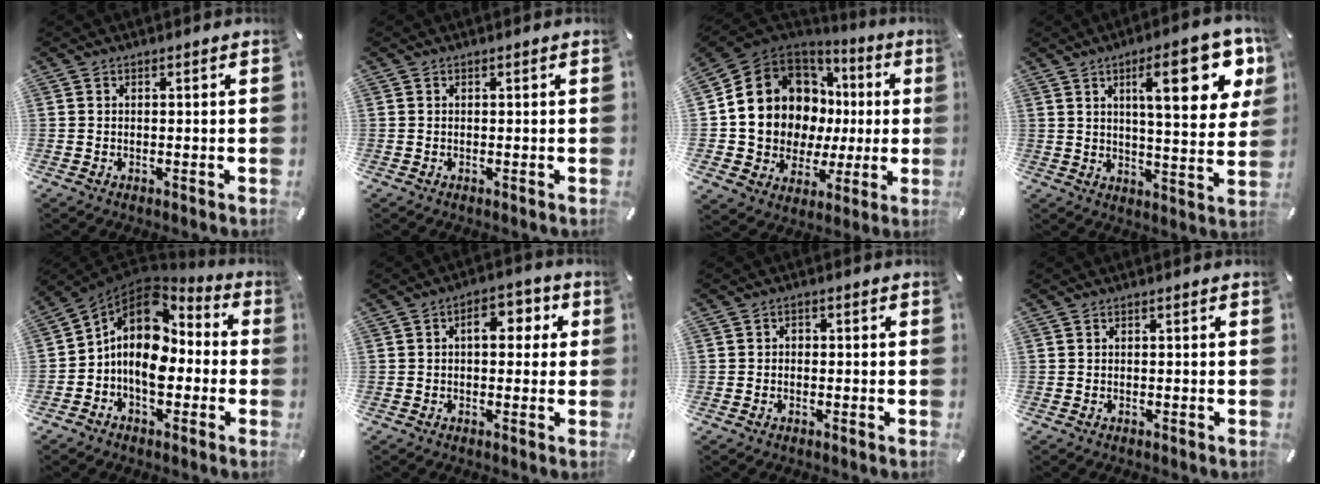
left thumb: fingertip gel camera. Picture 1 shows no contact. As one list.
[{"total": 0.0}, {"total": 14.5, "force": [3.8, 12.6, 6.0], "torque": [-0.123, -0.049, 0.092]}, {"total": 18.7, "force": [7.7, 5.8, 16.0], "torque": [-0.229, -0.022, 0.110]}, {"total": 12.8, "force": [-0.6, 9.5, 8.6], "torque": [-0.175, -0.002, -0.017]}, {"total": 6.8, "force": [1.1, 4.1, 5.3], "torque": [-0.060, -0.001, 0.007]}, {"total": 1.6, "force": [-0.7, 1.2, 0.8], "torque": [-0.015, 0.005, -0.016]}, {"total": 0.0}]